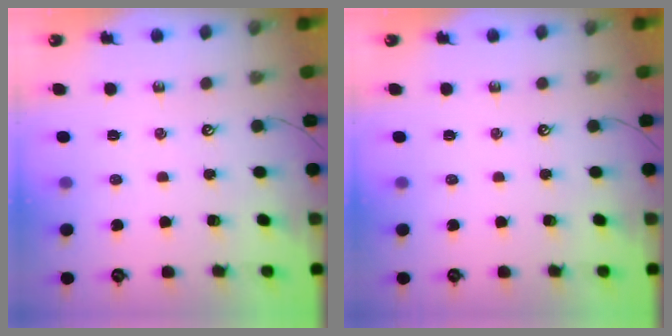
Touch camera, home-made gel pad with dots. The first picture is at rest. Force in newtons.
{"total": 0.0}